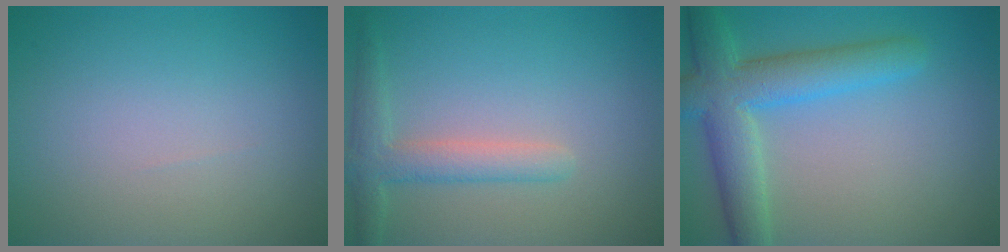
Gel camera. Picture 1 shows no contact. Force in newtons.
{"total": 3.0, "press": 3.0, "slide": 0.2}
{"total": 6.3, "press": 6.3, "slide": 0.3}